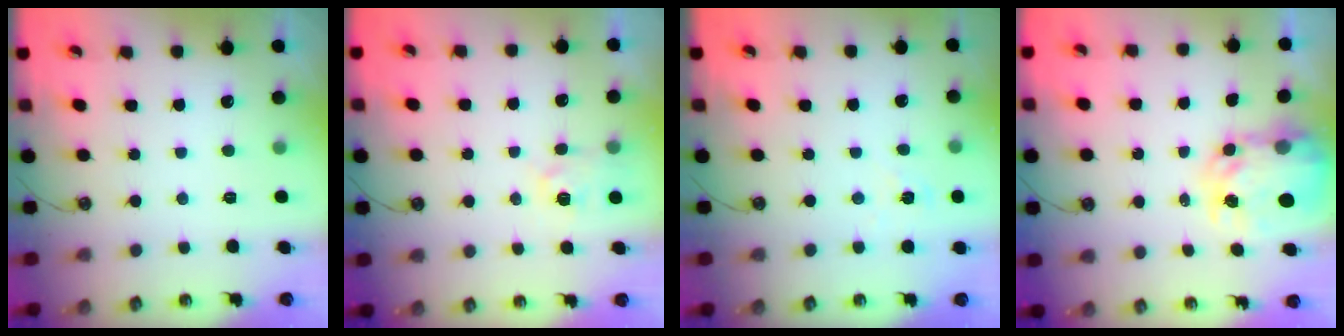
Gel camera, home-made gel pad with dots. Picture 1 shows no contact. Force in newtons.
{"total": 3.7, "press": 3.7, "slide": 0.5}
{"total": 5.6, "press": 5.6, "slide": 0.4}
{"total": 6.8, "press": 6.7, "slide": 0.5}